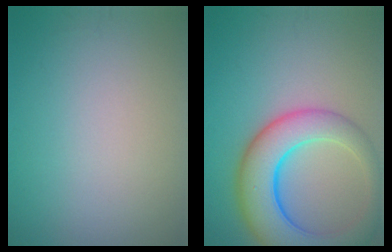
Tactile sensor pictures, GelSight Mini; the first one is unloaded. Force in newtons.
{"total": 8.9, "press": 8.9, "slide": 0.4}